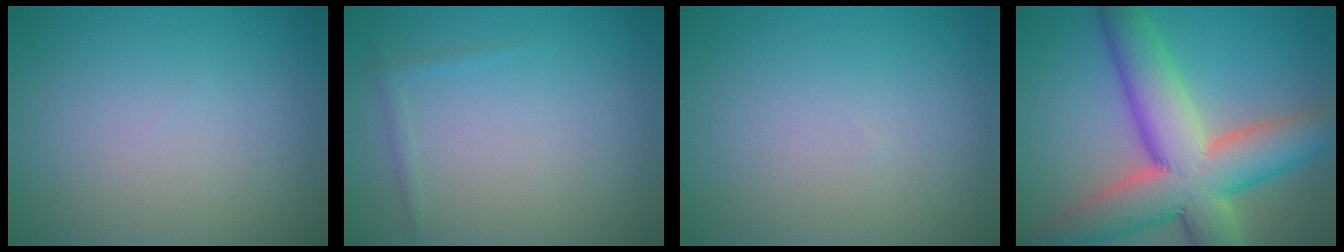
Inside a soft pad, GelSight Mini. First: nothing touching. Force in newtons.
{"total": 0.7, "press": 0.7, "slide": 0.0}
{"total": 0.0}
{"total": 11.9, "press": 11.9, "slide": 0.8}